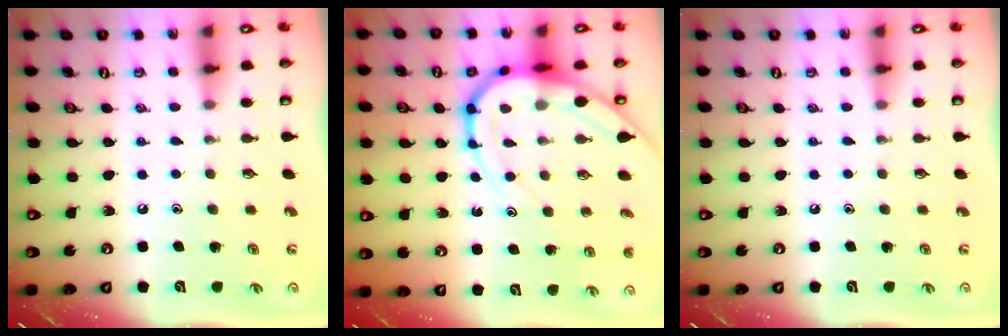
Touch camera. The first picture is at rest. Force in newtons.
{"total": 12.5, "press": 12.5, "slide": 1.3}
{"total": 0.0}